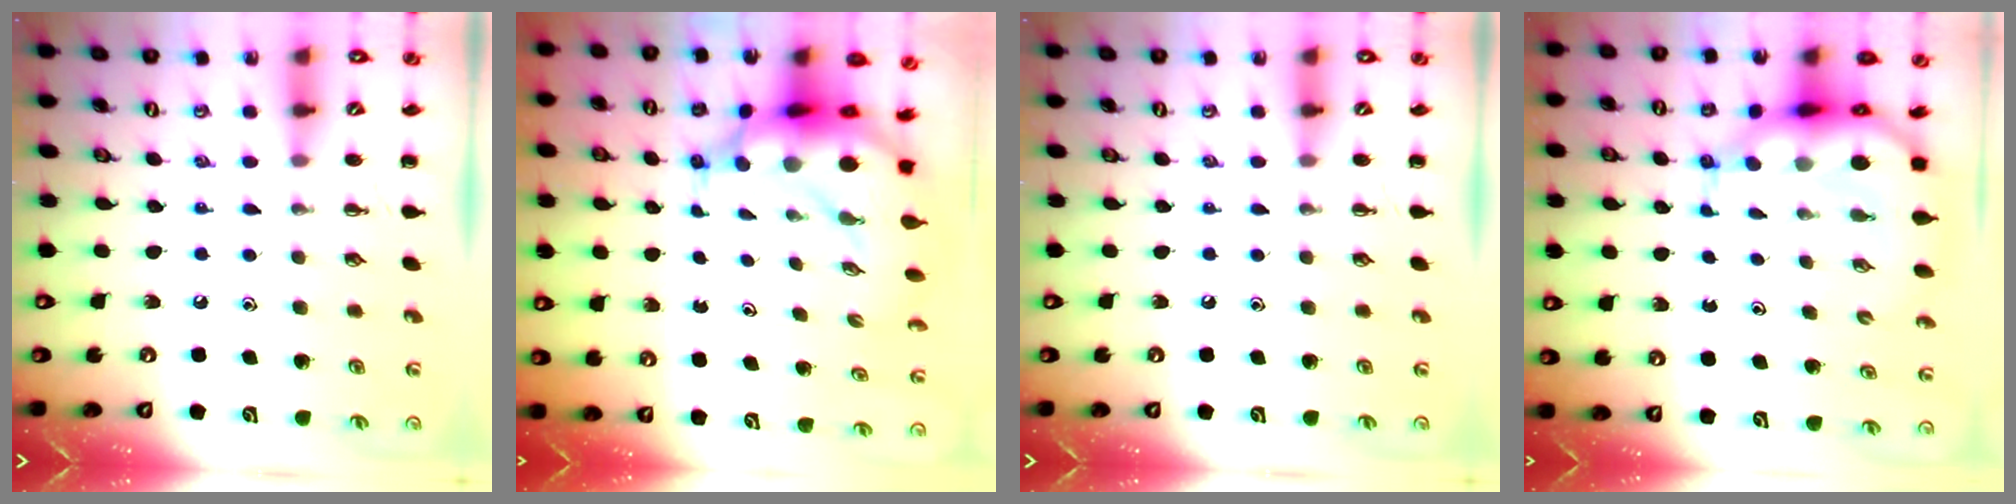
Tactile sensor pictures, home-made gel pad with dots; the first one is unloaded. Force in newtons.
{"total": 10.6, "press": 10.3, "slide": 2.5}
{"total": 0.0}
{"total": 8.7, "press": 8.3, "slide": 2.4}